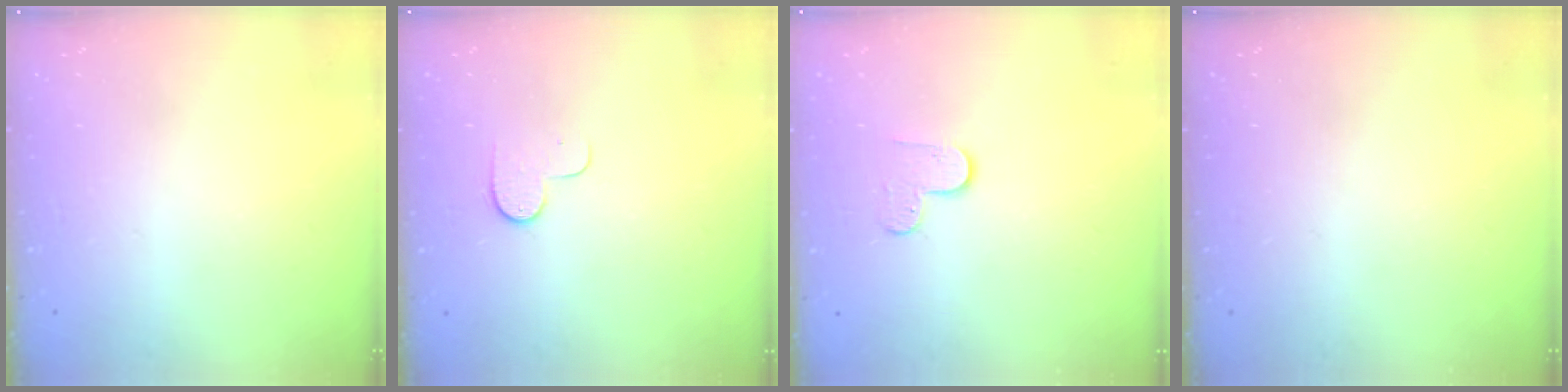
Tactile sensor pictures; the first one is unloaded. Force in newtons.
{"total": 5.8, "press": 5.8, "slide": 0.6}
{"total": 5.4, "press": 5.4, "slide": 0.5}
{"total": 0.0}